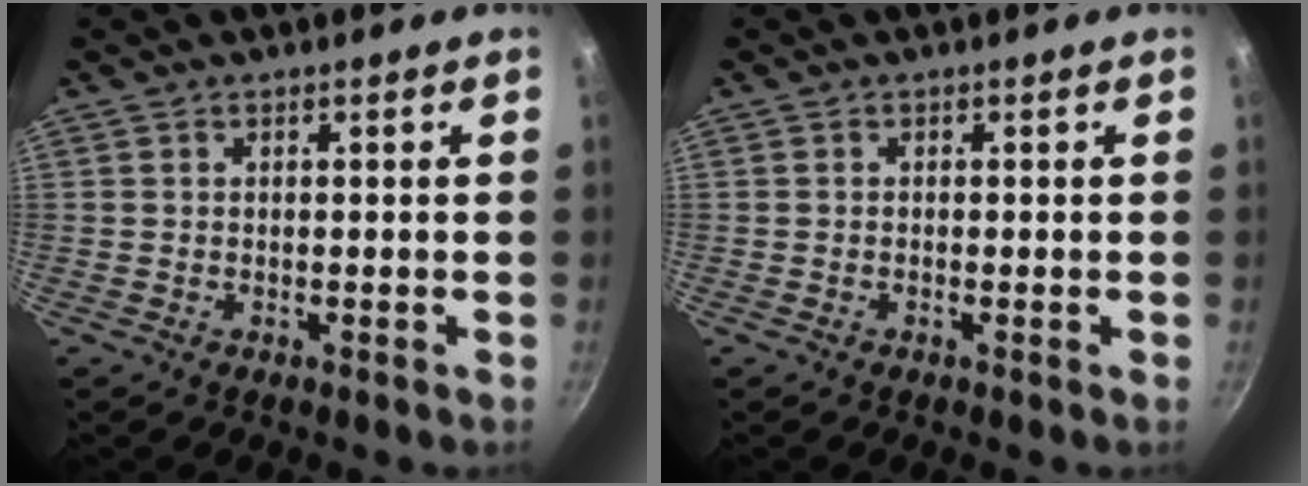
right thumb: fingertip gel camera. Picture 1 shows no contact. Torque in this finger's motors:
{"motor_torque": [0.24, 0.02, -0.19, 0.13, 0.03]}